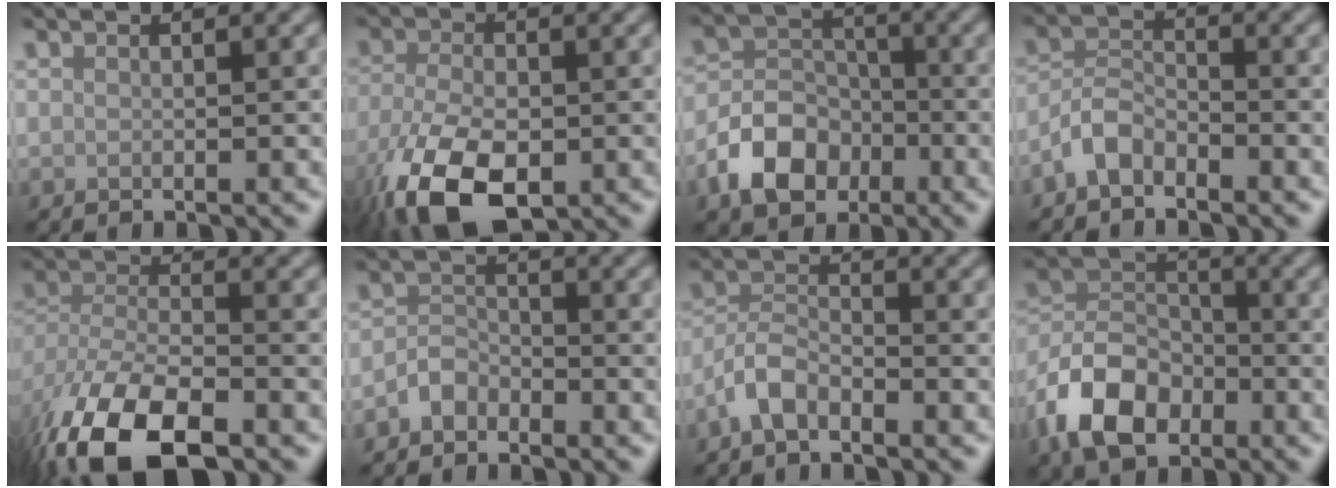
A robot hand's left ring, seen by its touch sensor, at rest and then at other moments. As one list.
[{"total": 10.7, "force": [-4.9, 5.7, 7.7], "torque": [-0.178, -0.037, -0.090]}, {"total": 5.9, "force": [-2.8, 4.2, 3.0], "torque": [-0.052, -0.001, -0.060]}, {"total": 2.8, "force": [-2.1, 1.4, 1.3], "torque": [-0.025, 0.010, -0.052]}, {"total": 11.8, "force": [-7.0, 5.4, 7.8], "torque": [-0.169, -0.026, -0.131]}, {"total": 1.9, "force": [-1.4, 1.1, 0.5], "torque": [-0.007, 0.010, -0.032]}, {"total": 2.9, "force": [-2.1, 1.2, 1.7], "torque": [-0.034, 0.010, -0.051]}, {"total": 7.4, "force": [-3.8, 4.8, 4.1], "torque": [-0.081, 0.003, -0.085]}]